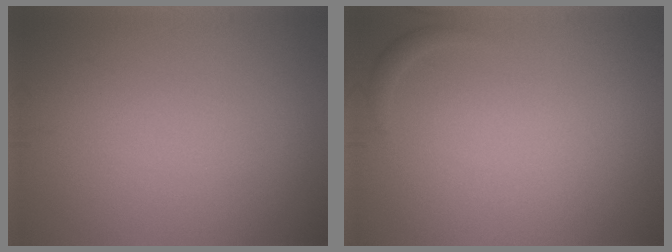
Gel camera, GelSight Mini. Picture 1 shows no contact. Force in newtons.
{"total": 0.6, "press": 0.6, "slide": 0.1}